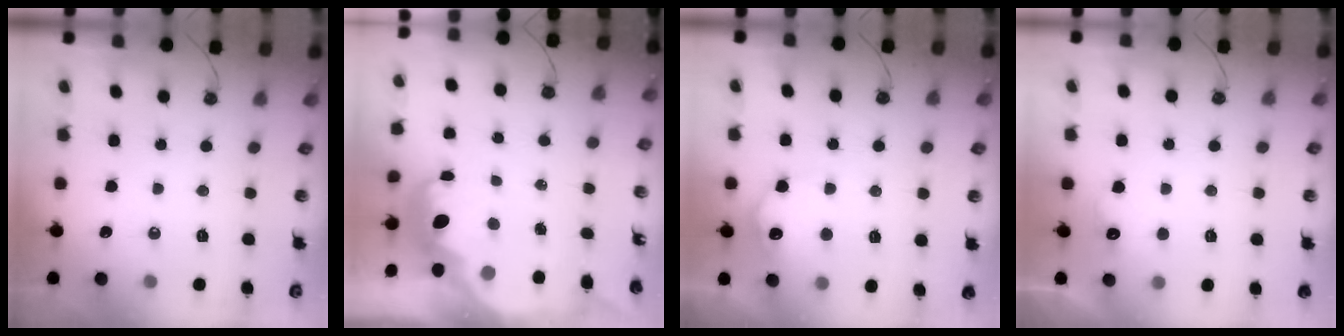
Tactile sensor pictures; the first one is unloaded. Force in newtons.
{"total": 5.8, "press": 5.8, "slide": 0.3}
{"total": 10.8, "press": 10.8, "slide": 0.2}
{"total": 5.7, "press": 5.6, "slide": 1.3}